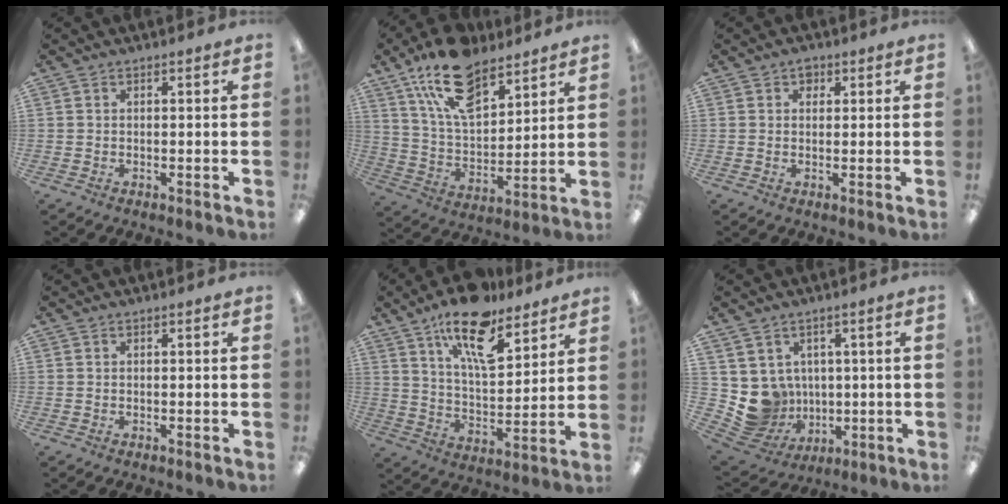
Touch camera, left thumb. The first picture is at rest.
{"total": 17.7, "force": [11.8, 8.6, 9.9], "torque": [-0.180, -0.049, 0.214]}
{"total": 2.4, "force": [1.3, 1.7, 1.0], "torque": [-0.006, -0.001, 0.020]}
{"total": 0.0}
{"total": 16.9, "force": [11.5, 6.7, 10.3], "torque": [-0.169, -0.057, 0.194]}
{"total": 8.6, "force": [1.3, 8.4, 1.3], "torque": [-0.068, -0.023, 0.035]}